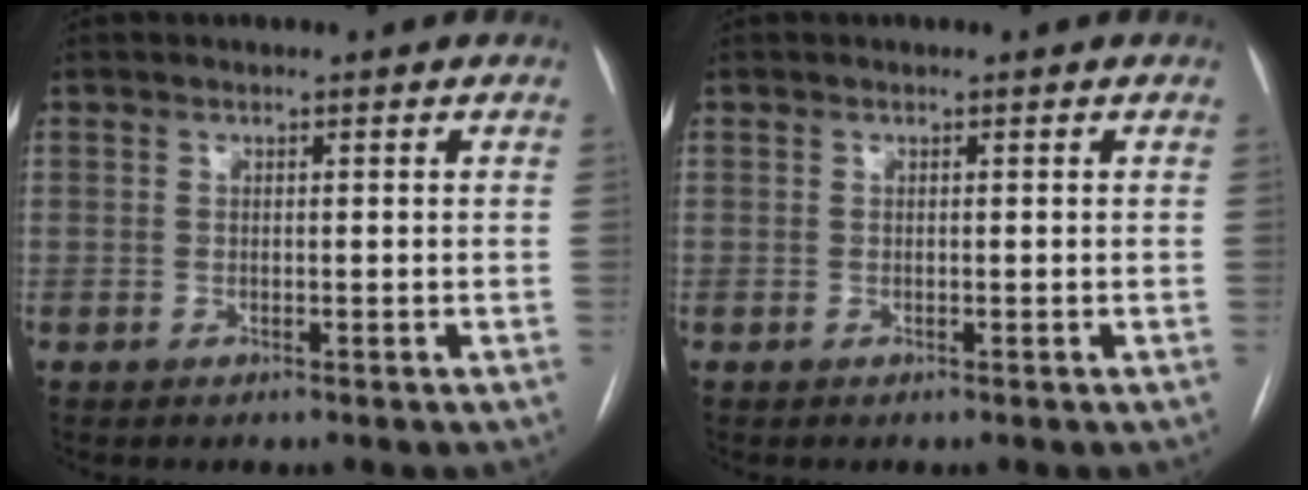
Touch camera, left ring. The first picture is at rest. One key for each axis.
{"total": 0.0}